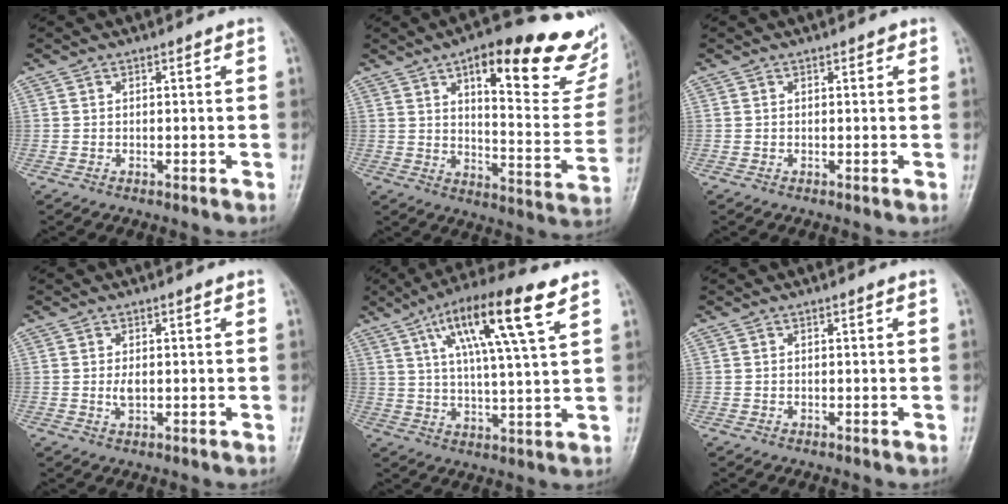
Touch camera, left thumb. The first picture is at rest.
{"total": 25.9, "force": [15.1, 8.2, 19.4], "torque": [-0.215, -0.055, 0.206]}
{"total": 0.7, "force": [0.4, 0.4, 0.3], "torque": [0.000, -0.001, 0.001]}
{"total": 2.2, "force": [0.1, 1.1, 1.9], "torque": [-0.035, -0.003, 0.003]}
{"total": 15.6, "force": [7.6, 2.4, 13.4], "torque": [-0.233, -0.012, 0.128]}
{"total": 0.0}